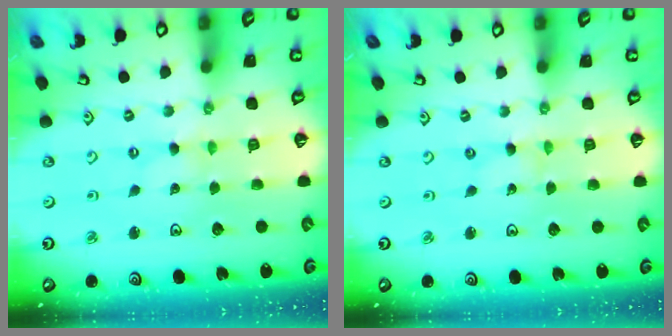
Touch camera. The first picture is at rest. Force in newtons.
{"total": 0.0}